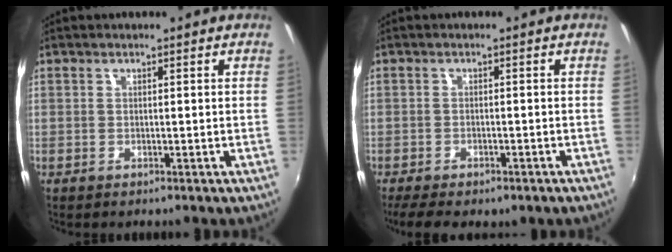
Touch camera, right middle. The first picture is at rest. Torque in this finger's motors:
{"motor_torque": [1.11, -1.03, 0.17, 0.09]}